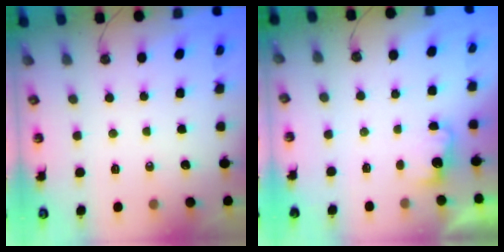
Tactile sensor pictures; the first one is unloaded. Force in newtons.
{"total": 3.0, "press": 2.8, "slide": 1.0}